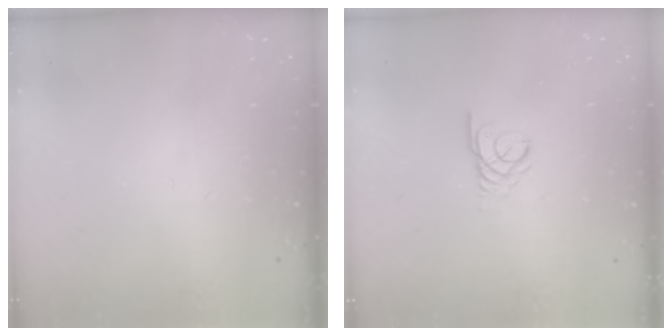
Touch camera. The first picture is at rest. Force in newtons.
{"total": 2.4, "press": 2.4, "slide": 0.1}